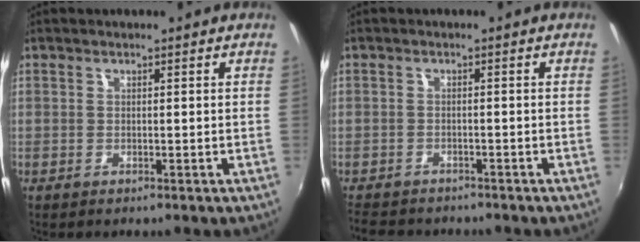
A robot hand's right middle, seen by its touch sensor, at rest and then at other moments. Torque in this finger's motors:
{"motor_torque": [0.10, -0.34, -0.27, -0.03]}